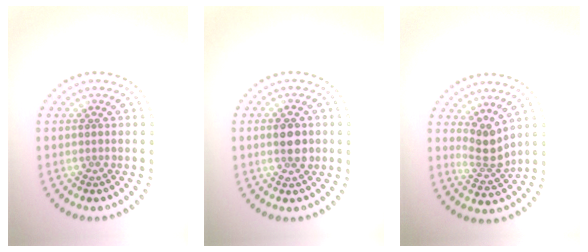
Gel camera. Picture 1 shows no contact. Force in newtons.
{"total": 2.9, "press": 2.9, "slide": 0.1}
{"total": 2.5, "press": 1.8, "slide": 1.8}